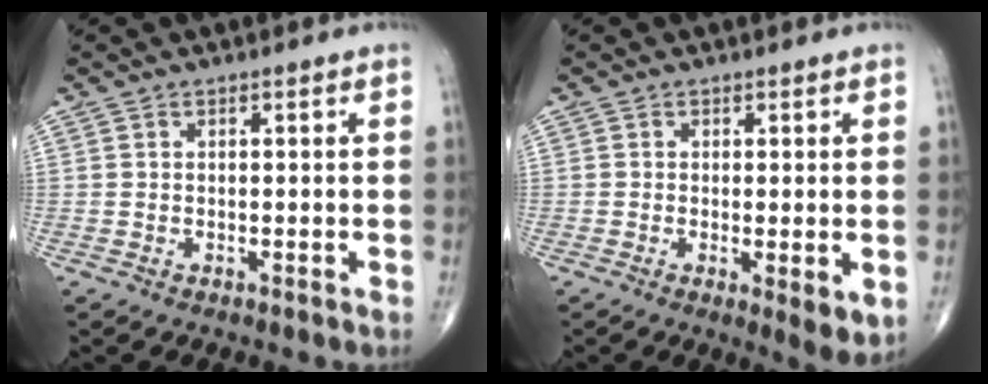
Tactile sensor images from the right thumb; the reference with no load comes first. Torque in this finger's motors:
{"motor_torque": [-0.06, 0.24, -0.22, -0.21, 0.00]}